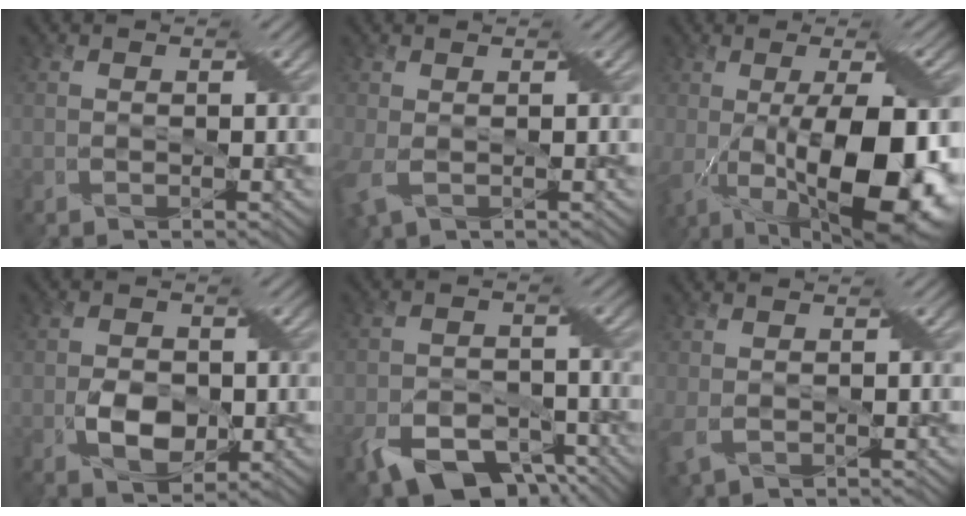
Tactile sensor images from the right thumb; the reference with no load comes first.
{"total": 3.6, "force": [-0.2, 1.9, 3.0], "torque": [-0.085, -0.001, -0.006]}
{"total": 15.8, "force": [-1.9, 6.4, 14.3], "torque": [-0.208, -0.011, -0.022]}
{"total": 5.0, "force": [-1.0, 3.4, 3.6], "torque": [-0.069, -0.008, -0.020]}
{"total": 9.6, "force": [-6.1, 5.3, 5.2], "torque": [-0.095, -0.022, -0.102]}
{"total": 2.8, "force": [0.0, 1.8, 2.2], "torque": [-0.059, -0.002, 0.000]}